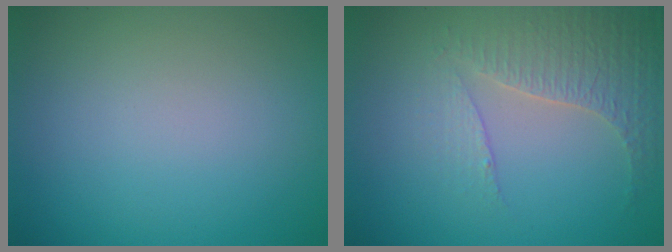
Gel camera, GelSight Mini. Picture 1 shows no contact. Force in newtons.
{"total": 3.6, "press": 2.8, "slide": 2.3}